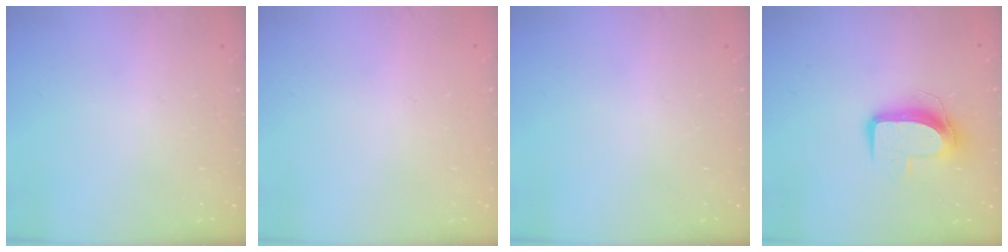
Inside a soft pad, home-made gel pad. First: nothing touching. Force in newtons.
{"total": 0.0}
{"total": 0.0}
{"total": 10.4, "press": 10.4, "slide": 0.6}